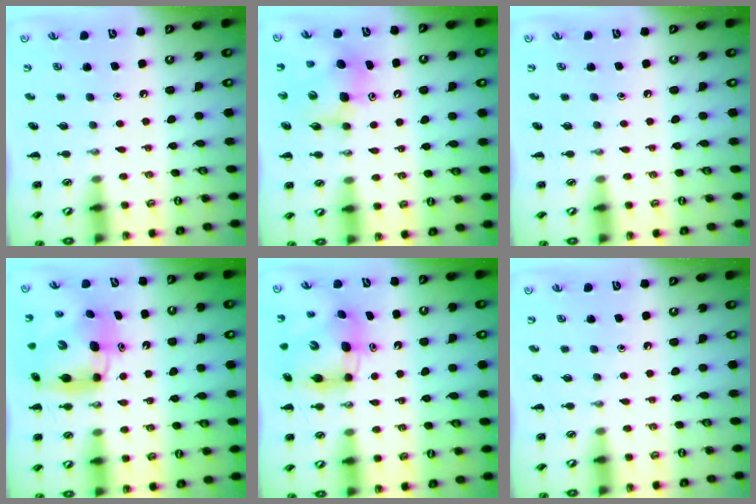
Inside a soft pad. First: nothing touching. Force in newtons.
{"total": 8.0, "press": 7.8, "slide": 2.0}
{"total": 0.0}
{"total": 9.2, "press": 8.9, "slide": 2.5}
{"total": 8.3, "press": 8.0, "slide": 2.3}
{"total": 0.0}